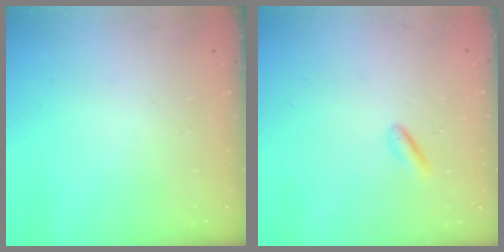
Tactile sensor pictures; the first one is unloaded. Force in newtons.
{"total": 0.9, "press": 0.6, "slide": 0.6}